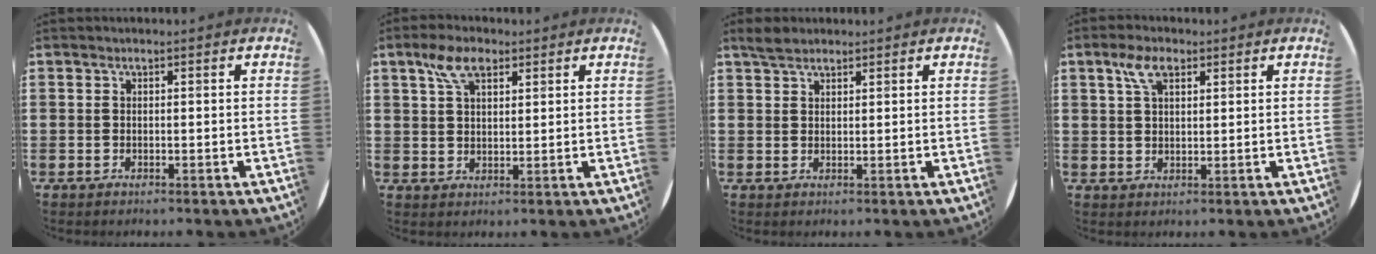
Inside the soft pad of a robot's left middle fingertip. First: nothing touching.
{"total": 5.4, "force": [3.3, 2.7, 3.3], "torque": [-0.057, 0.004, 0.056]}
{"total": 2.4, "force": [2.1, 0.9, 0.8], "torque": [-0.012, 0.004, 0.038]}
{"total": 4.3, "force": [2.6, 2.1, 2.8], "torque": [-0.054, 0.006, 0.044]}